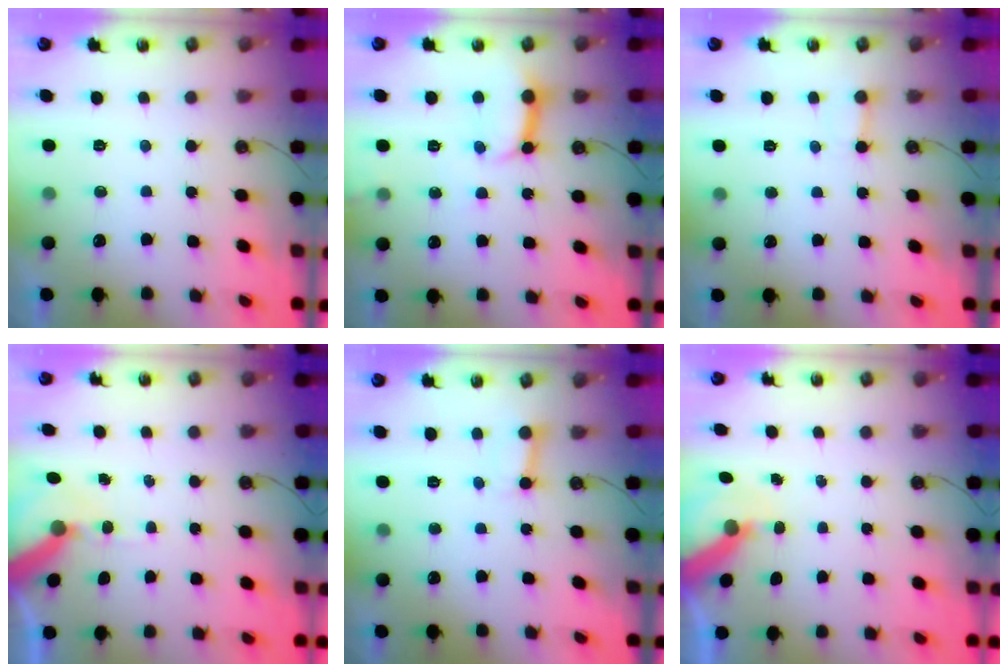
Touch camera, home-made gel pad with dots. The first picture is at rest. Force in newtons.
{"total": 10.1, "press": 10.0, "slide": 1.1}
{"total": 2.2, "press": 2.2, "slide": 0.2}
{"total": 9.6, "press": 9.5, "slide": 1.3}
{"total": 2.7, "press": 2.7, "slide": 0.2}
{"total": 7.1, "press": 7.1, "slide": 0.5}